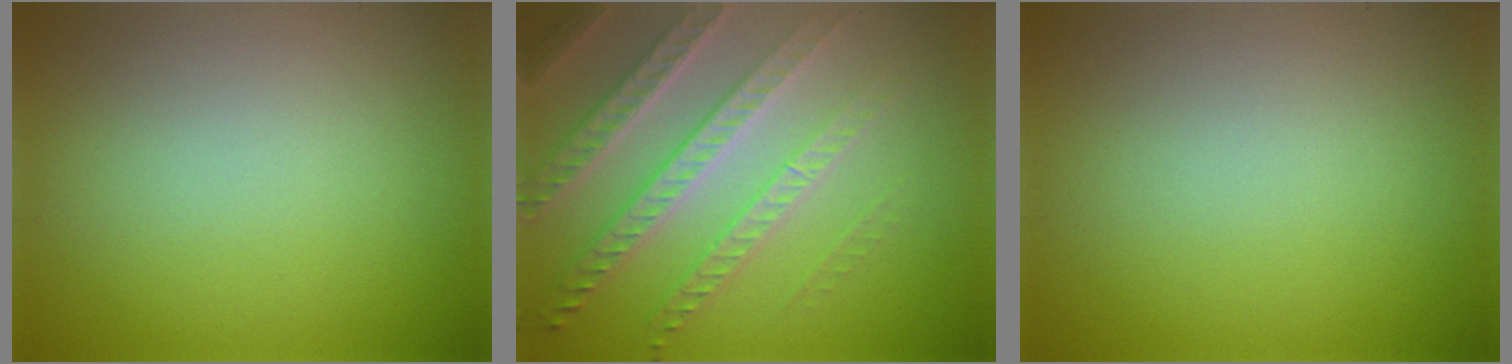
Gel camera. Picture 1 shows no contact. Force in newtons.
{"total": 6.1, "press": 4.6, "slide": 4.0}
{"total": 0.0}